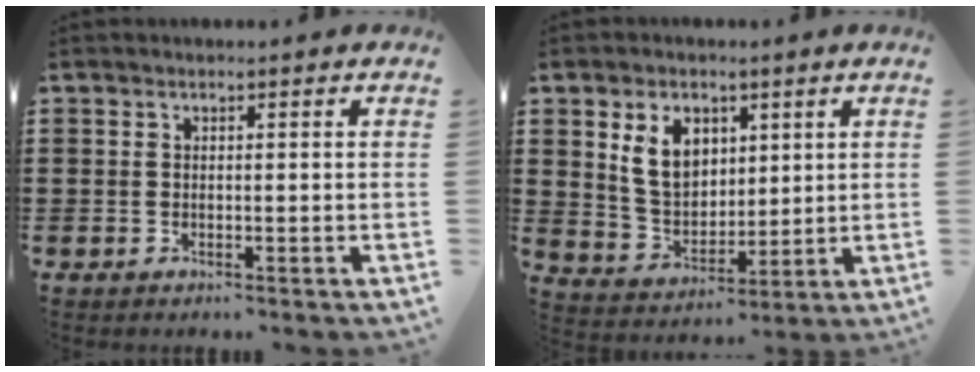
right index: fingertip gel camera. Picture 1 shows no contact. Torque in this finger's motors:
{"motor_torque": [1.49, 0.65, 0.35, 0.07]}